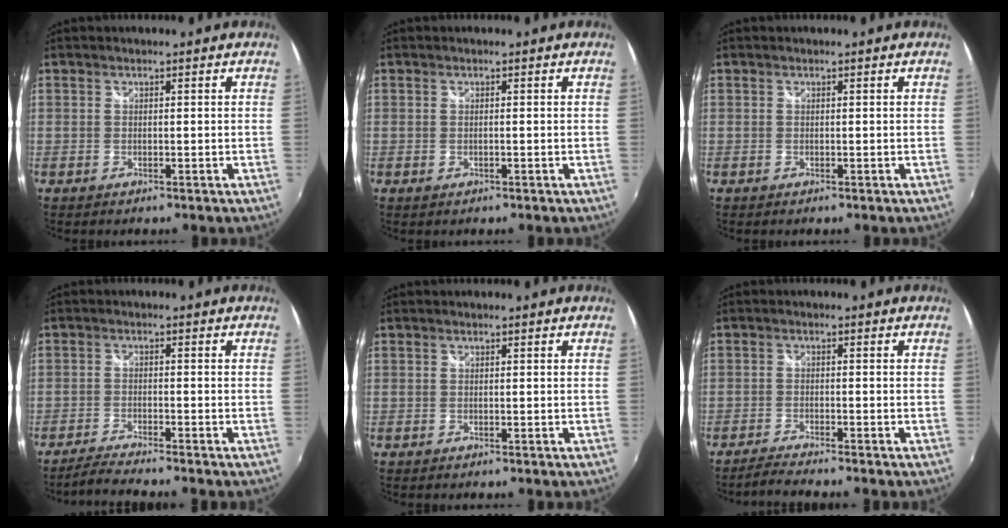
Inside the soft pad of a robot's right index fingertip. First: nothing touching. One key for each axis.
{"total": 0.6, "fx": -0.2, "fy": 0.2, "fz": 0.5, "tx": -0.009, "ty": 0.000, "tz": -0.003}
{"total": 0.0}
{"total": 4.2, "fx": -3.8, "fy": -0.8, "fz": 1.4, "tx": -0.049, "ty": -0.009, "tz": -0.076}
{"total": 0.0}
{"total": 2.9, "fx": -2.7, "fy": -0.7, "fz": 0.9, "tx": -0.035, "ty": -0.006, "tz": -0.055}